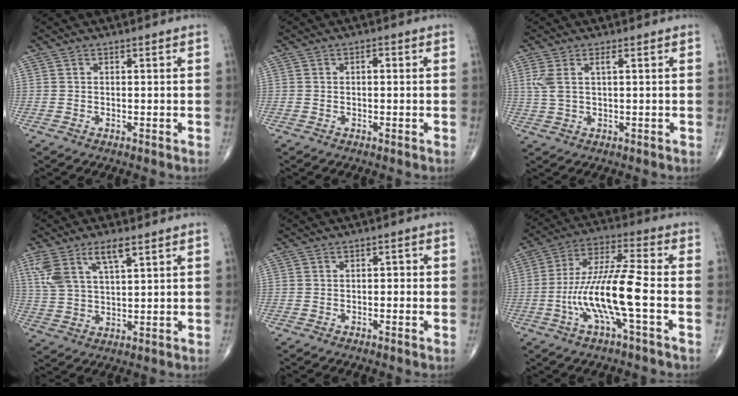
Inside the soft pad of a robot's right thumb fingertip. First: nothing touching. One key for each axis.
{"total": 1.1, "fx": 0.1, "fy": 0.6, "fz": 1.0, "tx": -0.009, "ty": 0.003, "tz": -0.002}
{"total": 4.2, "fx": 1.3, "fy": 1.4, "fz": 3.8, "tx": -0.104, "ty": 0.007, "tz": 0.032}
{"total": 8.9, "fx": 4.7, "fy": 3.3, "fz": 6.9, "tx": -0.147, "ty": -0.009, "tz": 0.099}
{"total": 1.3, "fx": -0.2, "fy": 0.9, "fz": 1.0, "tx": 0.000, "ty": 0.003, "tz": -0.010}
{"total": 14.0, "fx": -3.7, "fy": 1.9, "fz": 13.4, "tx": -0.282, "ty": 0.033, "tz": -0.072}